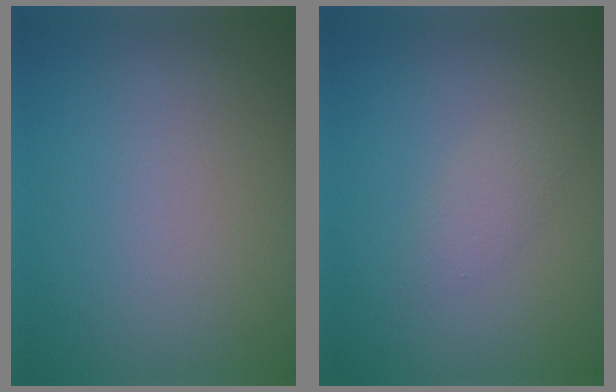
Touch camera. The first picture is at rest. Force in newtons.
{"total": 1.4, "press": 1.4, "slide": 0.1}